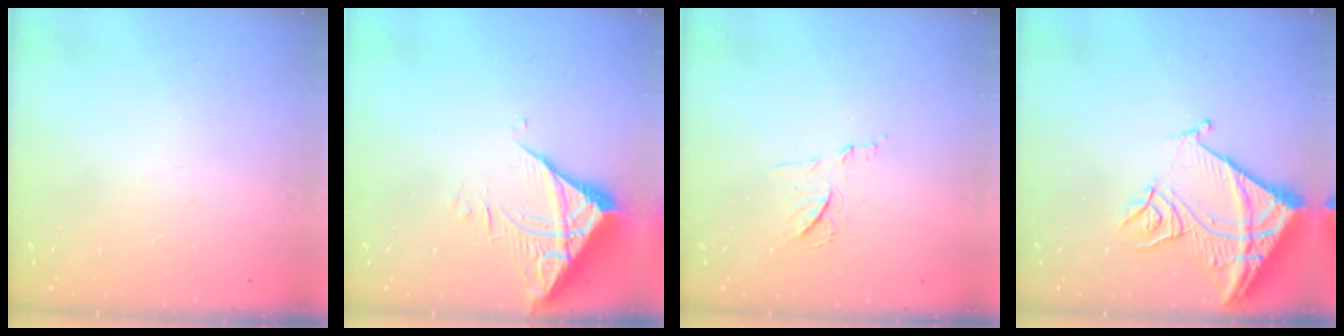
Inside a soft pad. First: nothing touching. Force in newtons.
{"total": 6.6, "press": 6.6, "slide": 0.8}
{"total": 7.6, "press": 7.6, "slide": 0.6}
{"total": 14.7, "press": 14.6, "slide": 1.6}